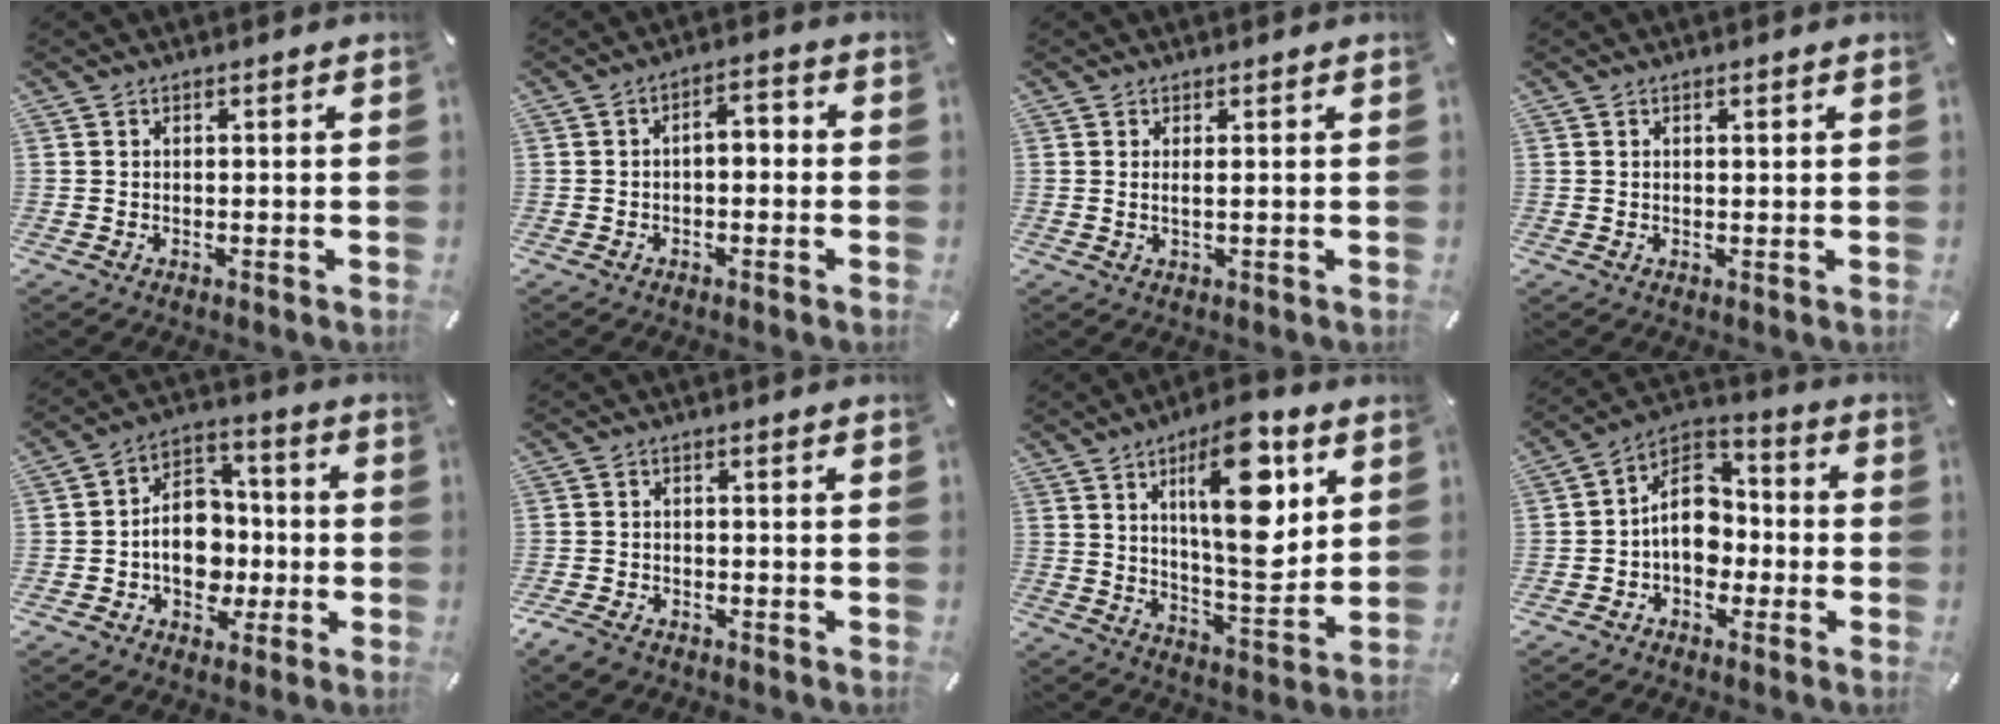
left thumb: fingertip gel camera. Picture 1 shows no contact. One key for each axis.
{"total": 3.9, "fx": -1.9, "fy": 2.1, "fz": 2.6, "tx": -0.046, "ty": 0.022, "tz": -0.039}
{"total": 1.6, "fx": 0.3, "fy": 0.1, "fz": 1.6, "tx": -0.032, "ty": -0.003, "tz": 0.006}
{"total": 0.9, "fx": 0.3, "fy": 0.4, "fz": 0.8, "tx": -0.007, "ty": 0.000, "tz": 0.003}
{"total": 12.5, "fx": -2.8, "fy": 10.1, "fz": 6.8, "tx": -0.105, "ty": 0.023, "tz": -0.045}
{"total": 3.1, "fx": -2.4, "fy": 1.7, "fz": 0.9, "tx": -0.034, "ty": 0.009, "tz": -0.052}
{"total": 19.2, "fx": 7.1, "fy": 7.3, "fz": 16.3, "tx": -0.266, "ty": -0.029, "tz": 0.104}
{"total": 11.7, "fx": -2.1, "fy": 9.1, "fz": 7.0, "tx": -0.133, "ty": 0.016, "tz": -0.038}